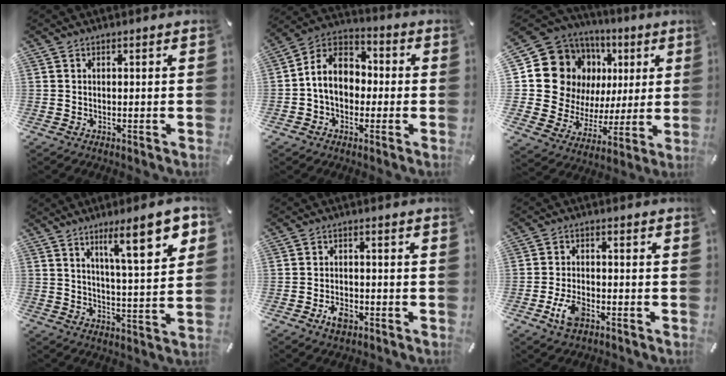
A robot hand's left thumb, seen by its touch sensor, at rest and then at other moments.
{"total": 9.6, "force": [-1.1, 8.0, 5.1], "torque": [-0.129, 0.017, -0.024]}
{"total": 17.1, "force": [6.0, 14.3, 7.1], "torque": [-0.130, -0.045, 0.133]}
{"total": 14.4, "force": [7.8, 3.2, 11.7], "torque": [-0.164, -0.037, 0.116]}
{"total": 4.4, "force": [-2.2, 2.9, 2.5], "torque": [-0.054, 0.007, -0.041]}
{"total": 6.1, "force": [-2.8, 3.6, 4.1], "torque": [-0.097, 0.007, -0.055]}